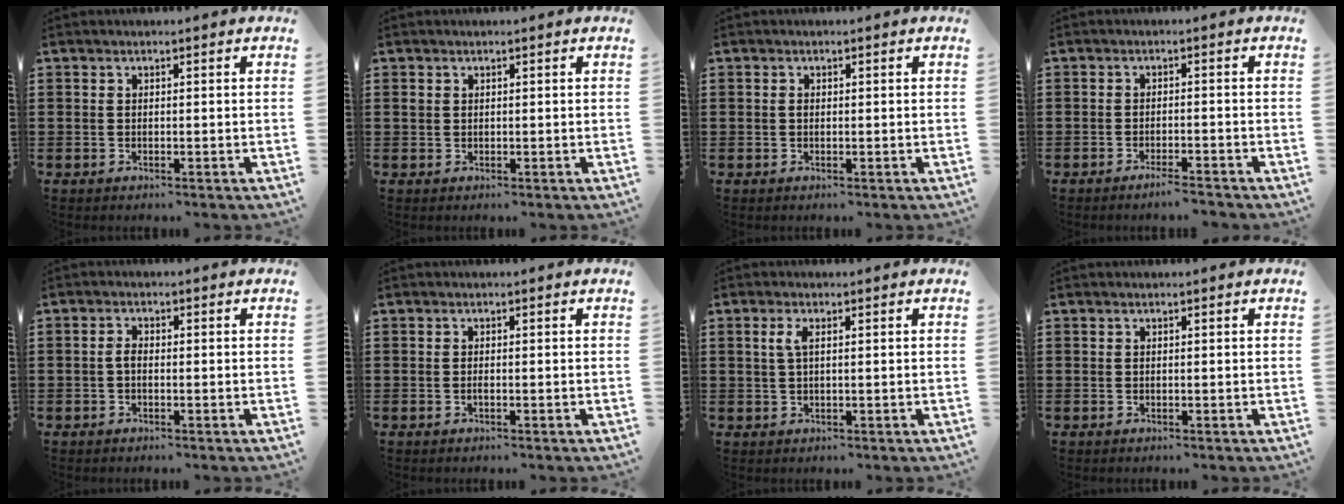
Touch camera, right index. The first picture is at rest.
{"total": 0.8, "force": [0.3, 0.7, 0.3], "torque": [-0.008, 0.005, 0.005]}
{"total": 0.6, "force": [-0.1, 0.4, 0.4], "torque": [-0.010, 0.000, -0.001]}
{"total": 2.3, "force": [-2.0, 0.1, 1.1], "torque": [-0.019, 0.002, -0.037]}
{"total": 1.7, "force": [-0.5, 0.8, 1.4], "torque": [-0.035, -0.001, -0.012]}
{"total": 0.7, "force": [-0.4, 0.1, 0.6], "torque": [-0.012, -0.004, -0.006]}
{"total": 2.1, "force": [0.5, 0.6, 1.9], "torque": [-0.040, 0.005, 0.006]}
{"total": 0.0}